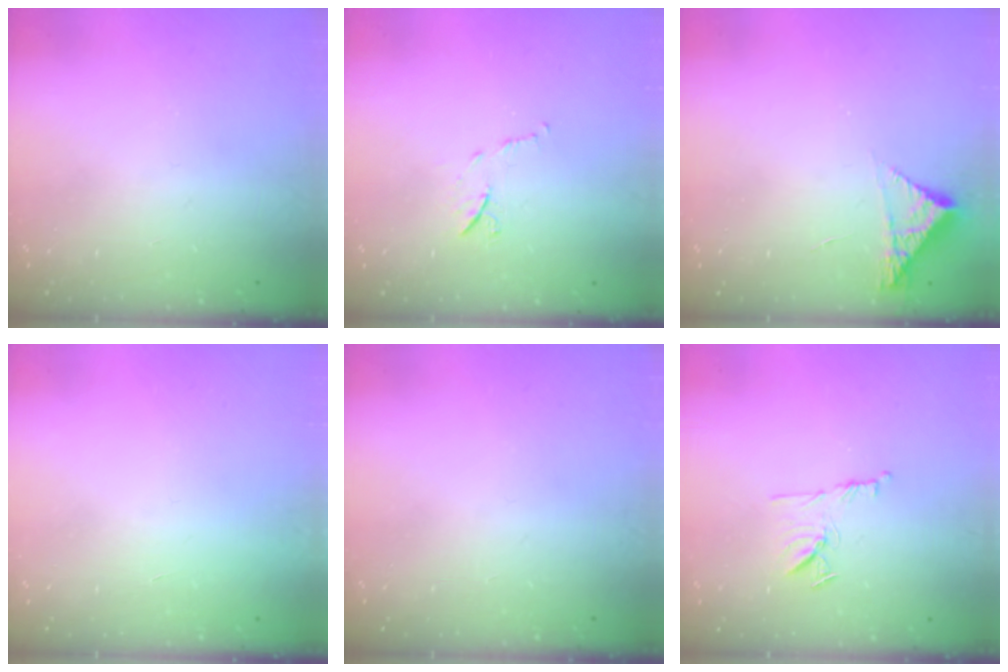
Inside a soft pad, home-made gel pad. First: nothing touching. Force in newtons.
{"total": 7.0, "press": 7.0, "slide": 0.7}
{"total": 4.3, "press": 4.3, "slide": 0.3}
{"total": 1.7, "press": 1.7, "slide": 0.1}
{"total": 0.0}
{"total": 8.2, "press": 8.1, "slide": 1.2}